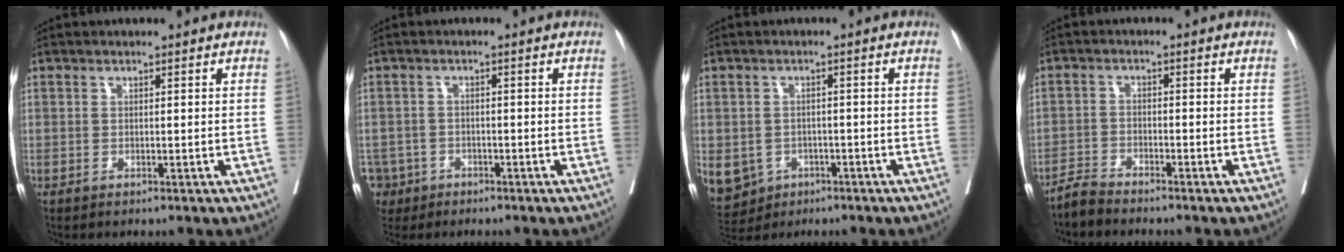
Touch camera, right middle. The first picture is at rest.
{"total": 4.9, "force": [-2.8, 3.9, -0.1], "torque": [-0.005, 0.007, -0.050]}
{"total": 11.1, "force": [-4.7, 9.4, 3.6], "torque": [-0.109, 0.001, -0.060]}
{"total": 2.7, "force": [-2.7, 0.0, 0.1], "torque": [-0.002, -0.012, -0.057]}